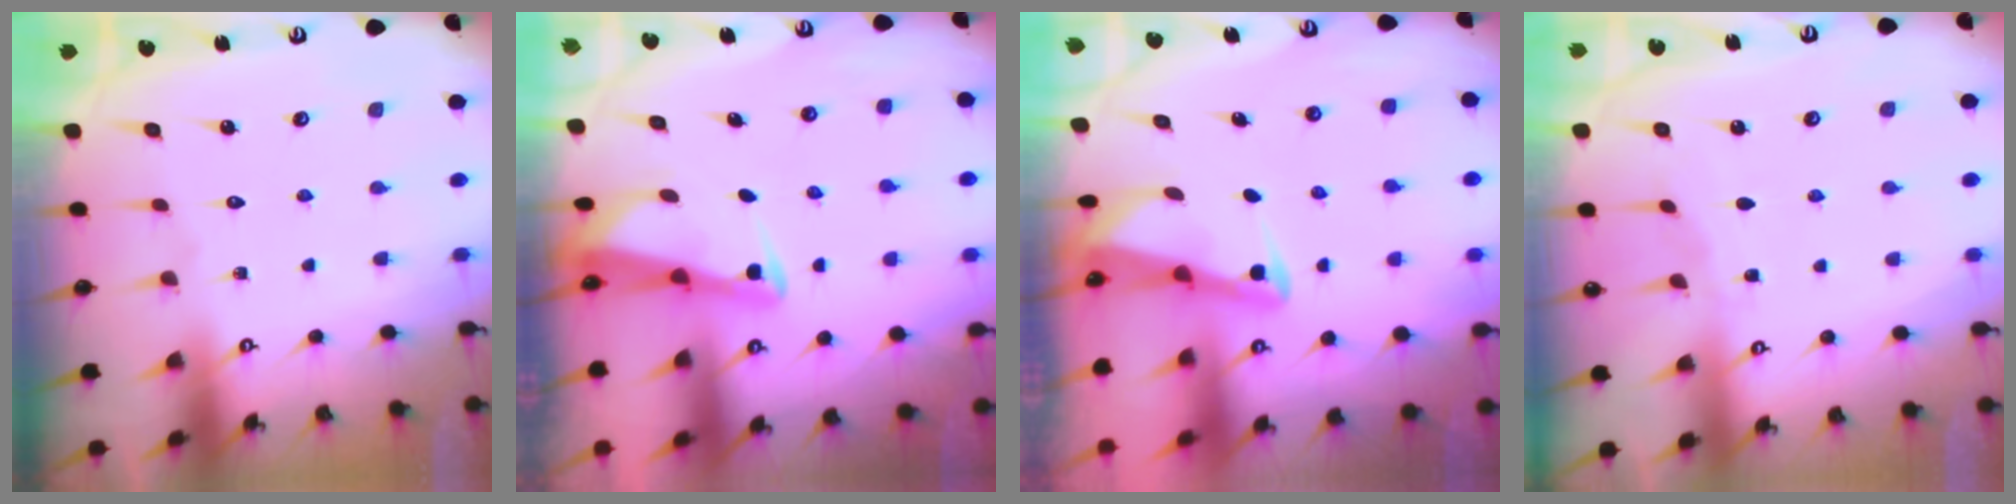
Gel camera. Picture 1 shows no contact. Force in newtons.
{"total": 2.7, "press": 2.7, "slide": 0.3}
{"total": 3.0, "press": 3.0, "slide": 0.4}
{"total": 2.7, "press": 2.6, "slide": 0.5}